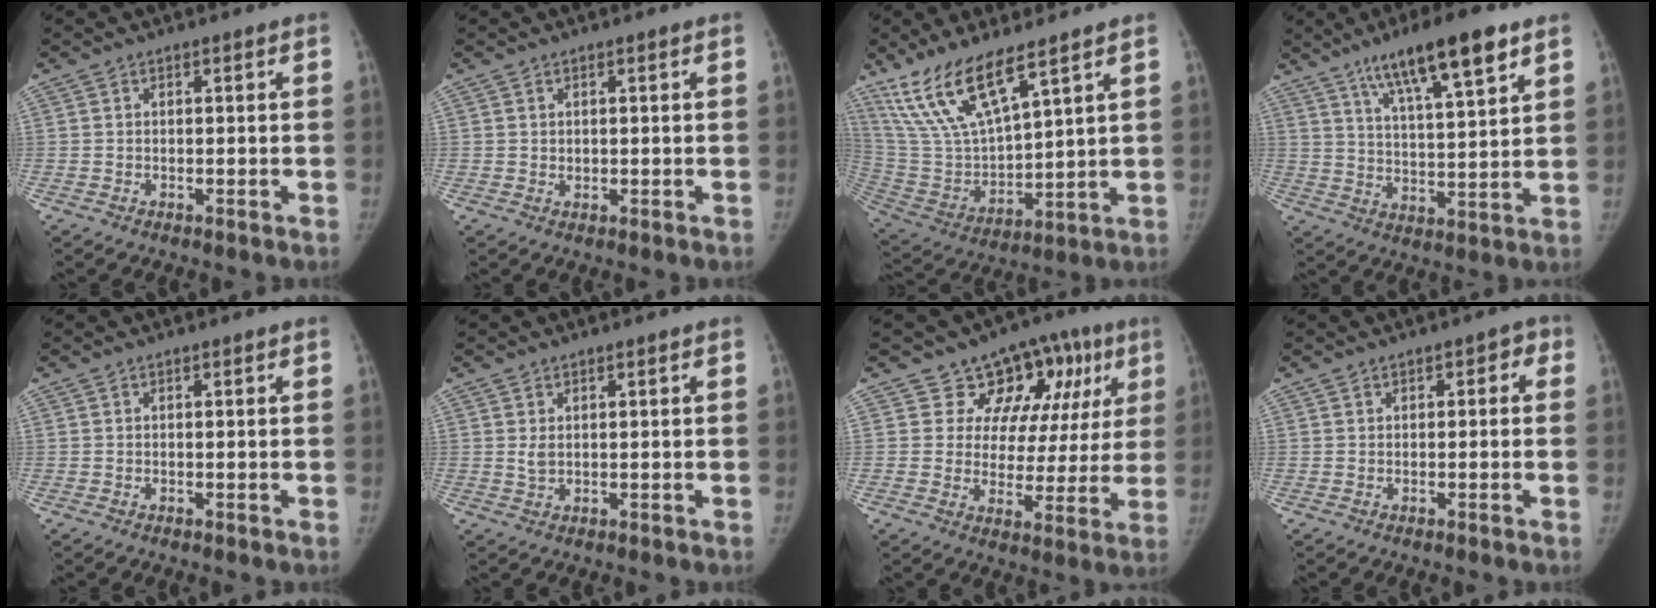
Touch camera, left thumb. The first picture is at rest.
{"total": 0.8, "force": [0.3, 0.7, 0.4], "torque": [0.000, -0.003, 0.006]}
{"total": 16.0, "force": [10.9, 4.6, 10.7], "torque": [-0.203, -0.045, 0.232]}
{"total": 15.1, "force": [9.2, 3.3, 11.6], "torque": [-0.176, -0.033, 0.156]}
{"total": 0.0}
{"total": 1.7, "force": [0.5, 0.9, 1.3], "torque": [-0.022, -0.001, 0.015]}
{"total": 14.6, "force": [7.4, 10.6, 6.8], "torque": [-0.017, -0.012, 0.096]}
{"total": 2.3, "force": [0.5, 1.6, 1.6], "torque": [-0.001, 0.008, 0.002]}